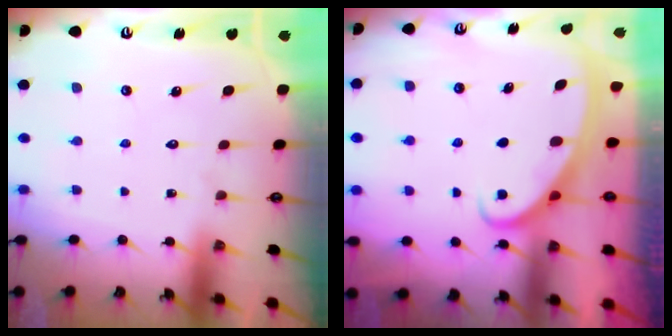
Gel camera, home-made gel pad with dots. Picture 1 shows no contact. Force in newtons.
{"total": 2.6, "press": 2.6, "slide": 0.4}